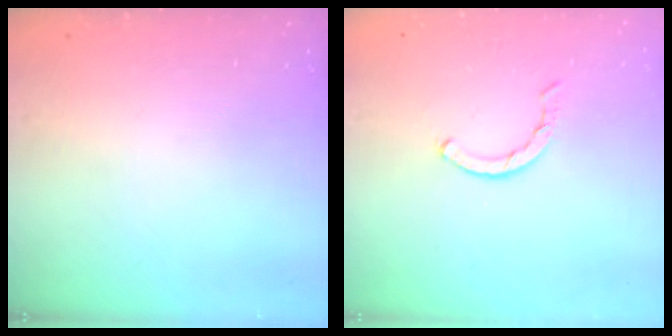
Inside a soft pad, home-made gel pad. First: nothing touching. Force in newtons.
{"total": 2.0, "press": 2.0, "slide": 0.2}